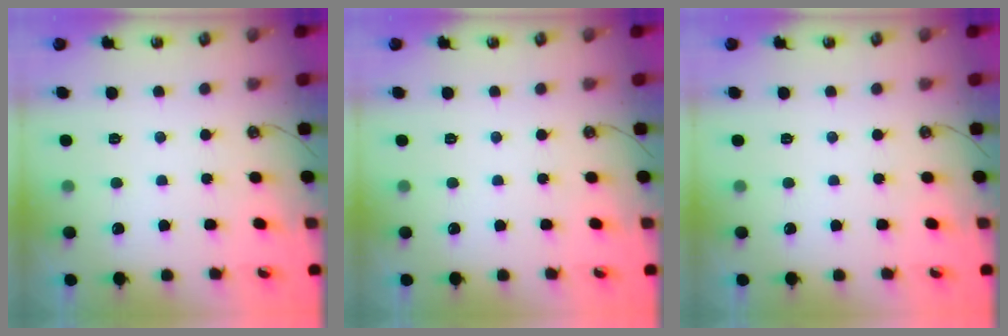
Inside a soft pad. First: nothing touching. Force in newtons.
{"total": 0.0}
{"total": 0.0}